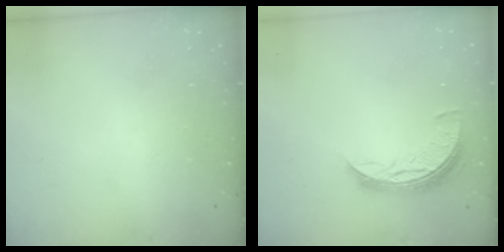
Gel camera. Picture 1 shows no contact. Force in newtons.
{"total": 8.2, "press": 8.1, "slide": 0.3}